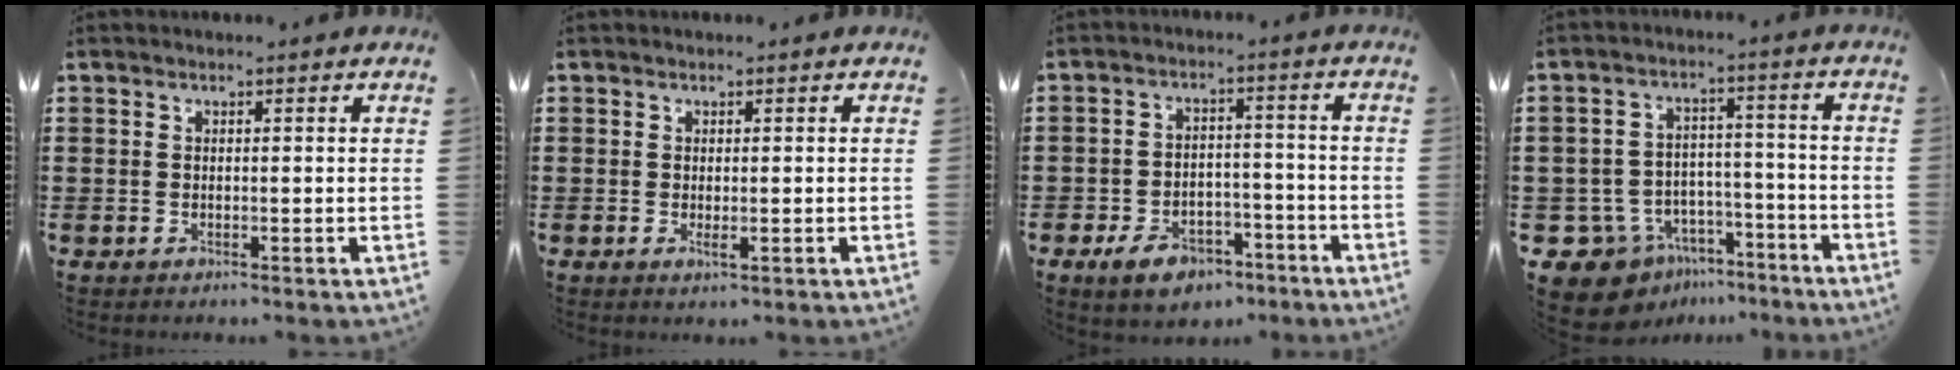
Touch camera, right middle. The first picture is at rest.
{"total": 0.9, "force": [0.0, 0.3, 0.9], "torque": [-0.016, -0.004, 0.002]}
{"total": 6.0, "force": [-4.7, 2.7, 2.6], "torque": [-0.048, 0.019, -0.087]}
{"total": 9.7, "force": [-8.2, 4.7, 2.3], "torque": [-0.067, 0.032, -0.157]}